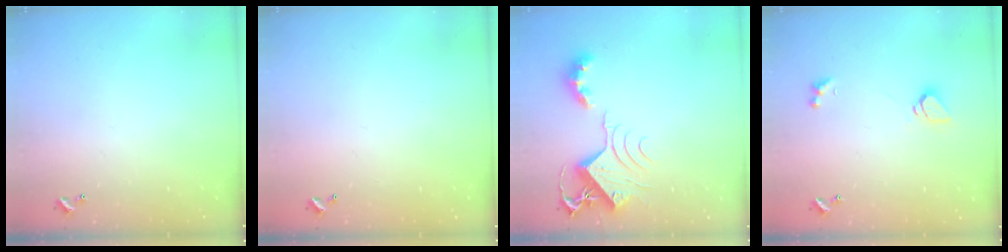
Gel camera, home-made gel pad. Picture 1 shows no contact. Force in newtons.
{"total": 2.7, "press": 2.7, "slide": 0.1}
{"total": 9.5, "press": 9.3, "slide": 1.6}
{"total": 1.6, "press": 1.6, "slide": 0.5}